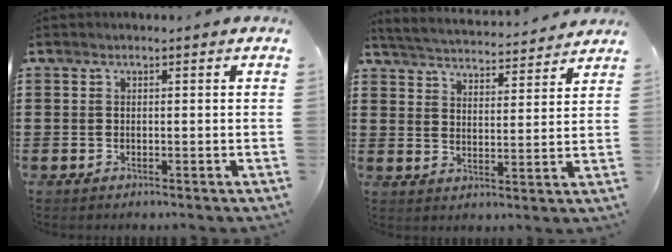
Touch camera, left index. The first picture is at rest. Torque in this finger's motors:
{"motor_torque": [0.07, 0.04, 0.16, 0.01]}